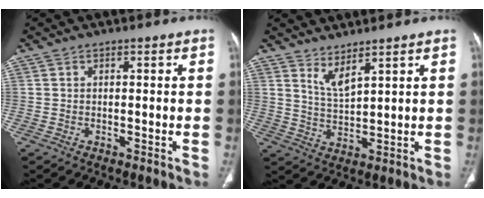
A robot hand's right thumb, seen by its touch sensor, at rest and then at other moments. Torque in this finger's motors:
{"motor_torque": [2.33, 2.69, 0.30, -0.30, 0.02]}